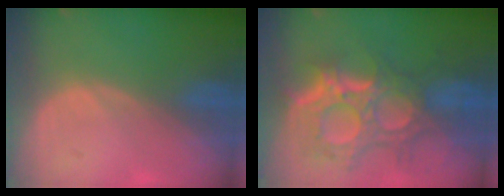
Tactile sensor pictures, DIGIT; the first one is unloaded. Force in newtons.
{"total": 12.0, "press": 10.8, "slide": 5.3}